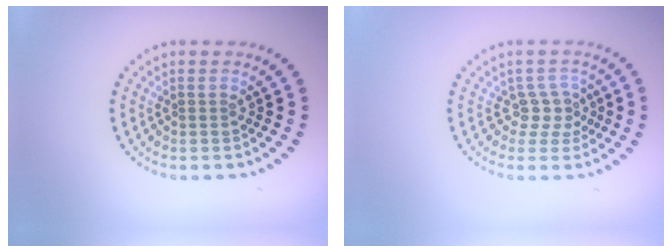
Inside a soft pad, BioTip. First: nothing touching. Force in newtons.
{"total": 2.2, "press": 1.7, "slide": 1.4}